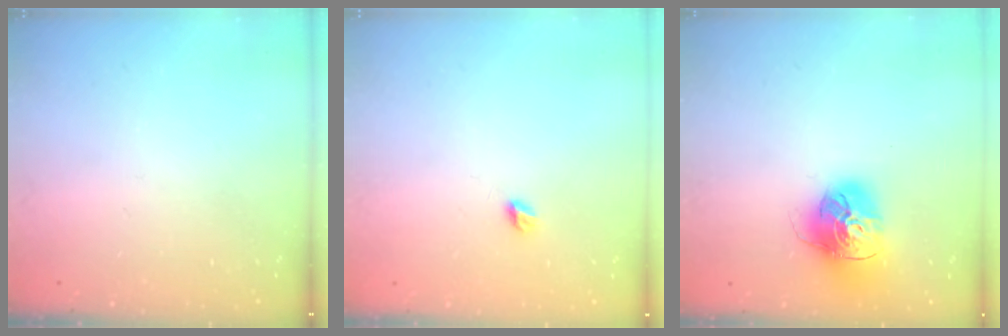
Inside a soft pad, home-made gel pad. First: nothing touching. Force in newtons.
{"total": 4.3, "press": 4.2, "slide": 0.5}
{"total": 17.4, "press": 17.3, "slide": 2.1}